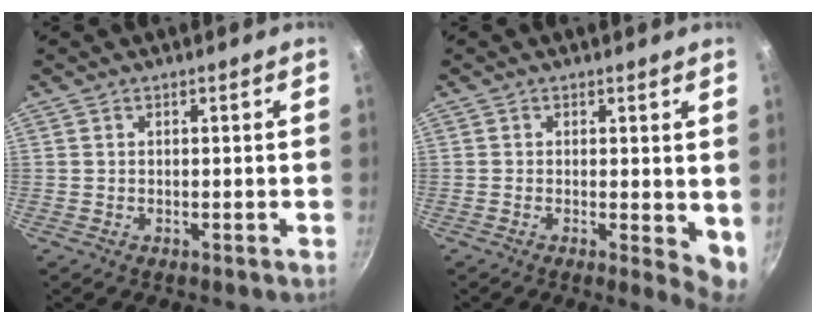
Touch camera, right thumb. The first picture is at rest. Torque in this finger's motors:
{"motor_torque": [-0.42, 0.88, 0.20, -0.38, 0.05]}